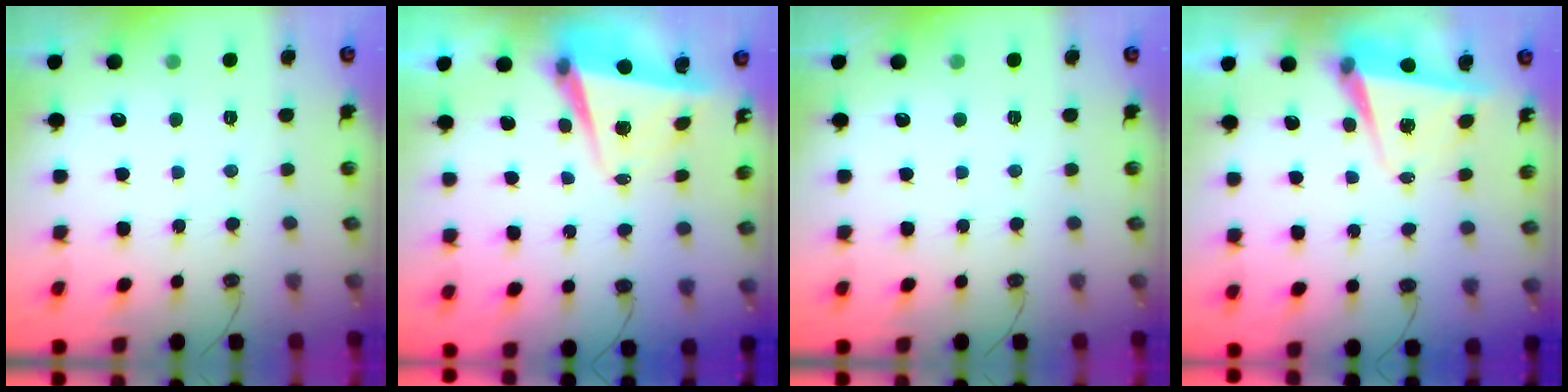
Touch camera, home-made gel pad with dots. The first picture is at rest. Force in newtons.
{"total": 5.7, "press": 5.5, "slide": 1.4}
{"total": 0.0}
{"total": 4.8, "press": 4.5, "slide": 1.7}